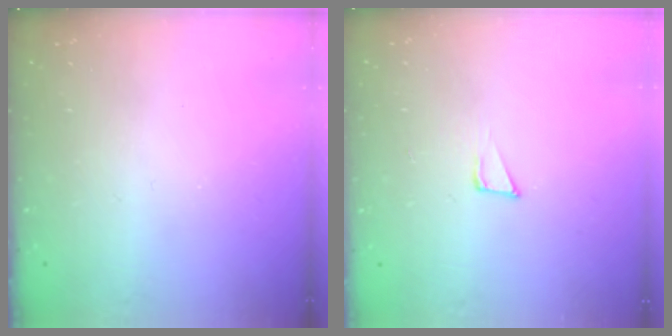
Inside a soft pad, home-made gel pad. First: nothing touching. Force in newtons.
{"total": 5.5, "press": 5.4, "slide": 0.8}